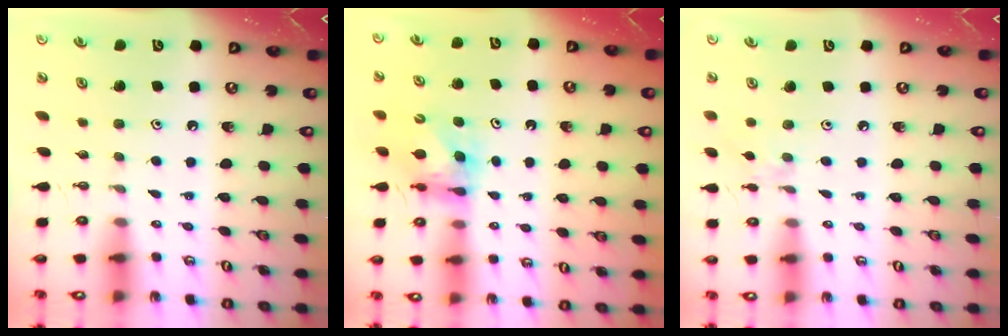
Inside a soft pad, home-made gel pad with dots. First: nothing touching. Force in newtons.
{"total": 5.6, "press": 5.6, "slide": 0.4}
{"total": 2.4, "press": 2.4, "slide": 0.4}